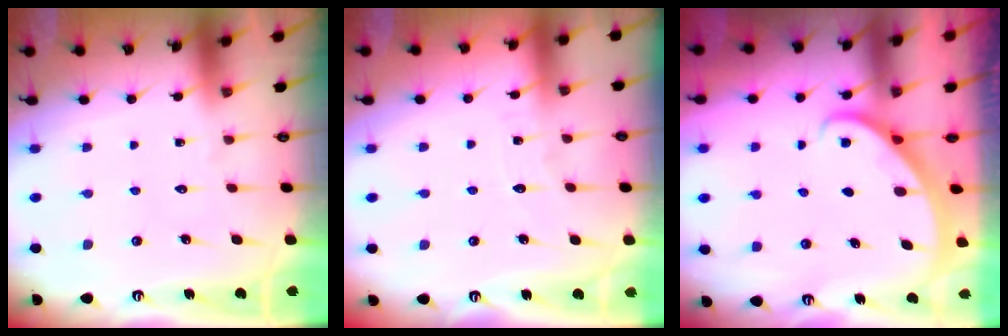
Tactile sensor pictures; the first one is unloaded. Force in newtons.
{"total": 3.1, "press": 3.1, "slide": 0.4}
{"total": 2.1, "press": 2.1, "slide": 0.2}